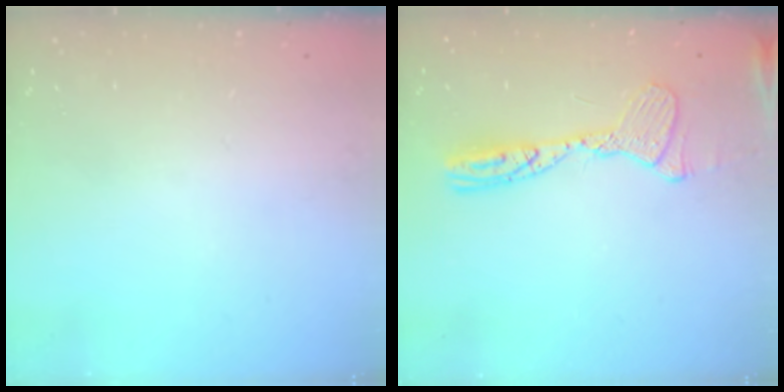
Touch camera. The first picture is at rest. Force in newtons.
{"total": 13.7, "press": 13.6, "slide": 1.2}